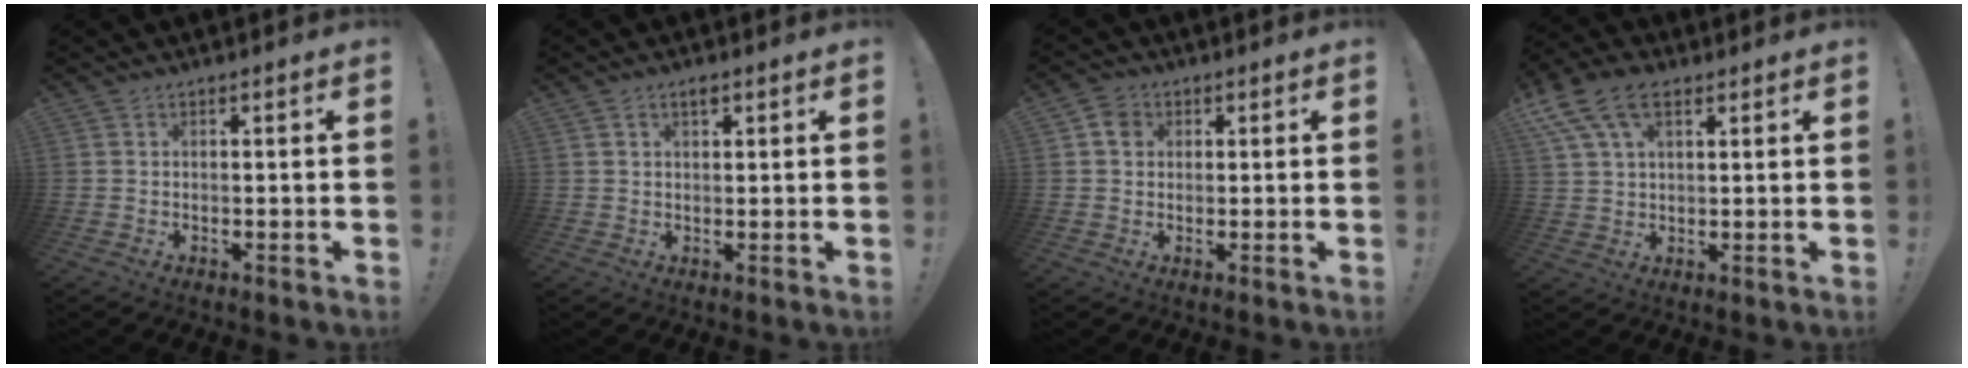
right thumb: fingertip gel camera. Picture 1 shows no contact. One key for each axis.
{"total": 2.0, "fx": 1.2, "fy": 1.0, "fz": 1.2, "tx": -0.021, "ty": 0.000, "tz": 0.021}
{"total": 4.1, "fx": 1.1, "fy": 3.5, "fz": 1.9, "tx": -0.021, "ty": 0.004, "tz": 0.019}
{"total": 11.6, "fx": 5.5, "fy": 6.8, "fz": 7.6, "tx": -0.143, "ty": -0.008, "tz": 0.108}